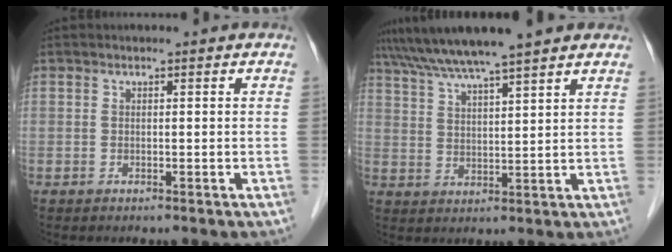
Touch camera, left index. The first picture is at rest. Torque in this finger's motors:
{"motor_torque": [1.07, -1.08, 0.67, 0.21]}